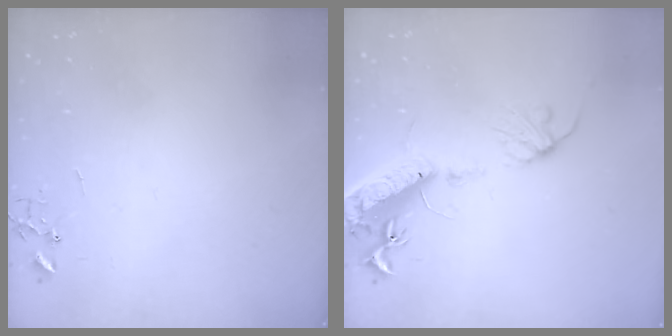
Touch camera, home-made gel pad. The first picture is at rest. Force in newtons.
{"total": 16.6, "press": 16.2, "slide": 3.8}